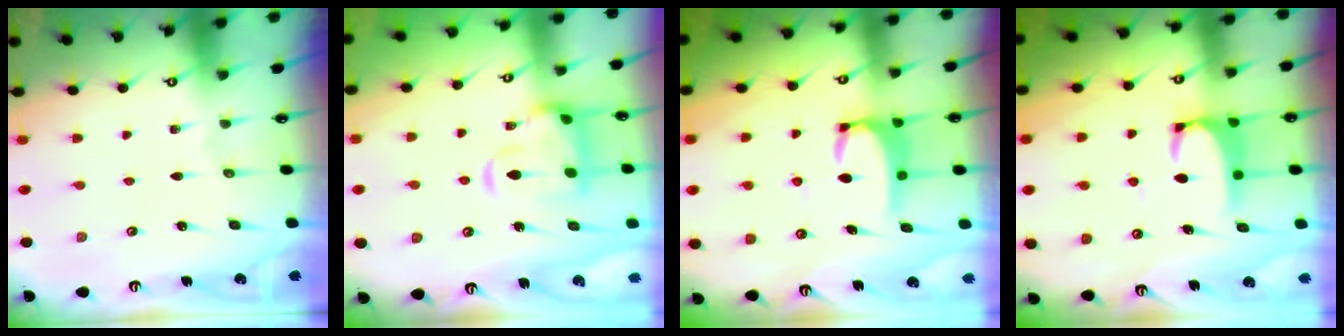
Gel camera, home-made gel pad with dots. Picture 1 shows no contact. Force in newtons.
{"total": 6.2, "press": 6.0, "slide": 1.6}
{"total": 3.6, "press": 3.5, "slide": 0.5}
{"total": 2.0, "press": 2.0, "slide": 0.3}